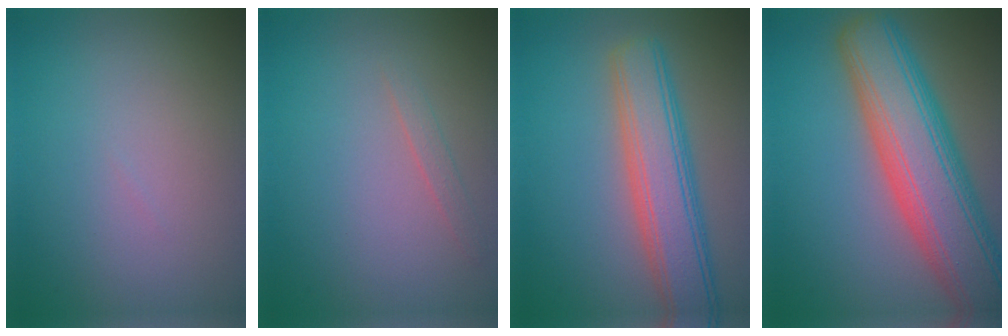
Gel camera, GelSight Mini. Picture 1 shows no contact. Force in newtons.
{"total": 0.9, "press": 0.9, "slide": 0.0}
{"total": 6.4, "press": 6.4, "slide": 0.4}
{"total": 11.0, "press": 10.9, "slide": 1.1}